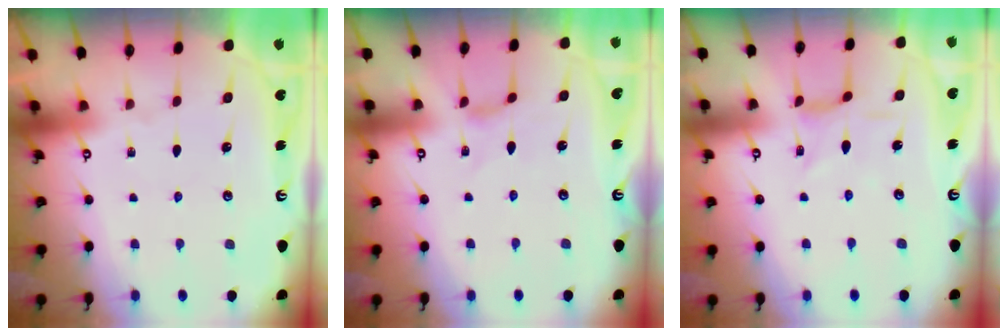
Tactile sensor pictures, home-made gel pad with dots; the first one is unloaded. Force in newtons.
{"total": 1.7, "press": 1.7, "slide": 0.3}
{"total": 2.5, "press": 2.5, "slide": 0.4}